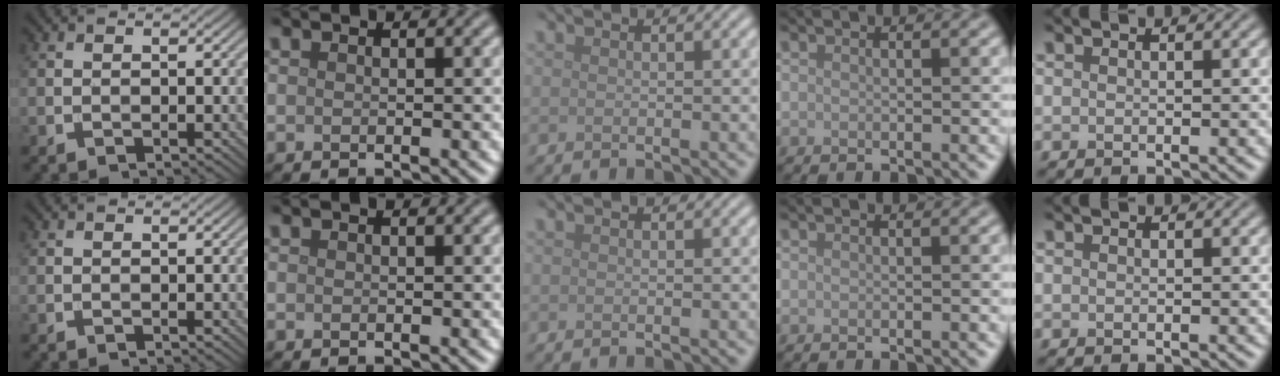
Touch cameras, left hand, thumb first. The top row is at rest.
{}